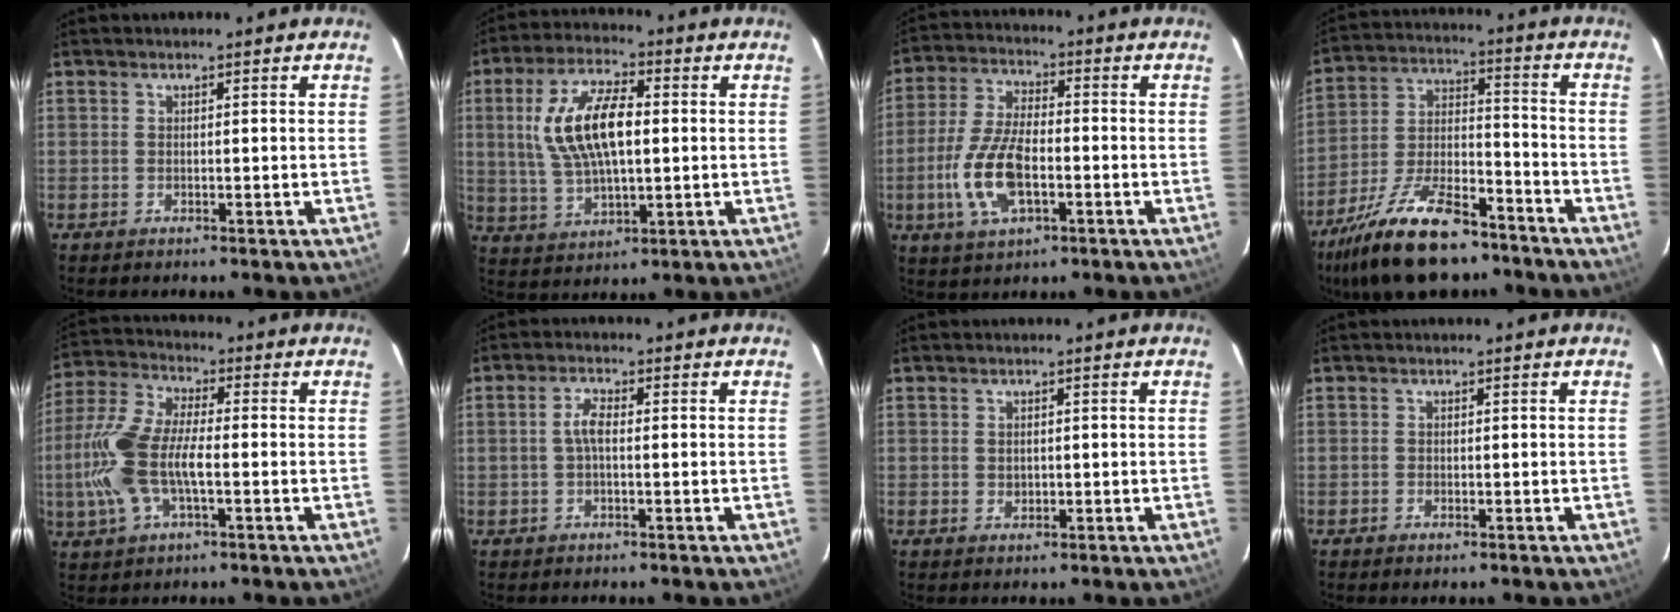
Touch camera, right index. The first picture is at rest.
{"total": 14.2, "force": [1.8, 6.3, 12.6], "torque": [-0.247, 0.012, 0.041]}
{"total": 12.5, "force": [-3.5, 5.6, 10.6], "torque": [-0.230, 0.000, -0.064]}
{"total": 20.2, "force": [-14.5, 7.8, 11.7], "torque": [-0.234, -0.010, -0.246]}
{"total": 13.8, "force": [-2.5, 5.8, 12.2], "torque": [-0.275, 0.006, -0.052]}
{"total": 2.8, "force": [-0.2, 1.0, 2.6], "torque": [-0.054, 0.008, -0.004]}
{"total": 1.3, "force": [0.0, 1.2, 0.5], "torque": [-0.005, 0.001, 0.003]}
{"total": 0.8, "force": [-0.6, 0.5, 0.4], "torque": [-0.008, -0.003, -0.012]}